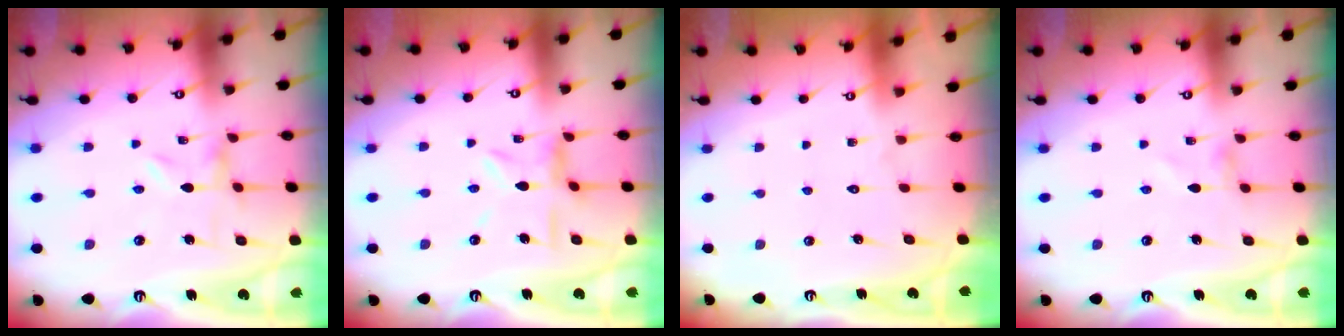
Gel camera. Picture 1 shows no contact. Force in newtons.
{"total": 8.1, "press": 8.1, "slide": 0.7}
{"total": 1.7, "press": 1.7, "slide": 0.1}
{"total": 0.0}